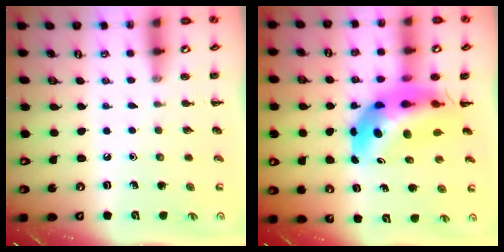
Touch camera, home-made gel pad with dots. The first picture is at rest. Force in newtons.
{"total": 11.3, "press": 10.8, "slide": 3.5}